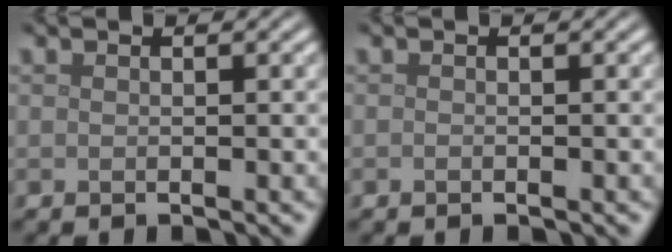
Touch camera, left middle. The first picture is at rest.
{"total": 0.0}